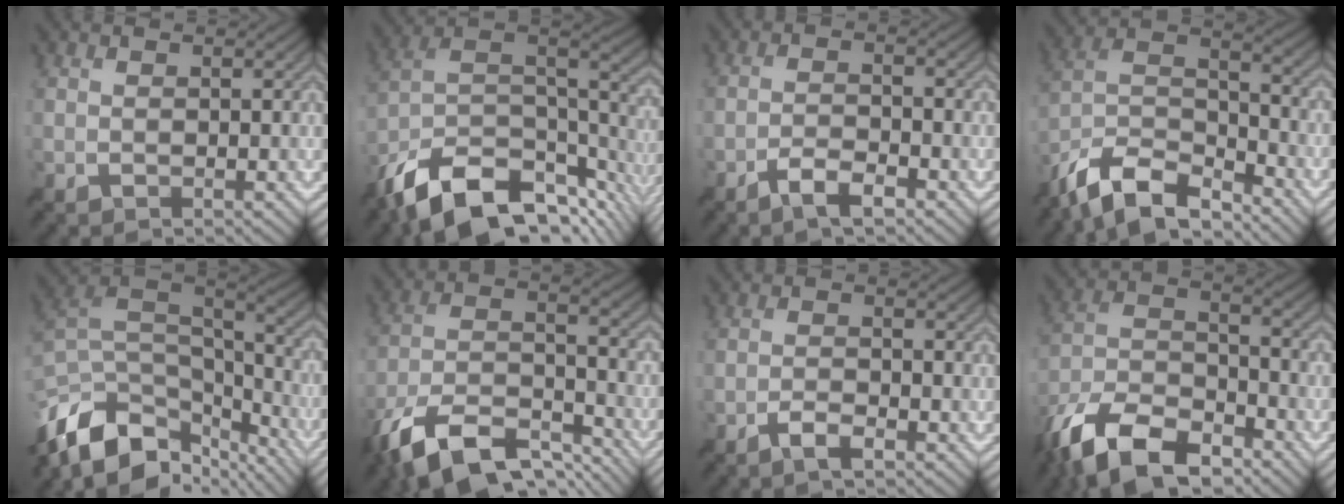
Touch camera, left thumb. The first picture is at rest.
{"total": 16.2, "force": [-9.8, 7.7, 10.3], "torque": [-0.231, -0.021, -0.154]}
{"total": 3.6, "force": [-2.5, 0.7, 2.4], "torque": [-0.052, 0.007, -0.052]}
{"total": 12.9, "force": [-10.2, 4.2, 6.7], "torque": [-0.154, 0.006, -0.193]}
{"total": 15.3, "force": [-8.2, 8.0, 10.2], "torque": [-0.260, -0.021, -0.125]}
{"total": 15.1, "force": [-10.9, 5.6, 8.8], "torque": [-0.196, -0.006, -0.198]}
{"total": 2.3, "force": [-1.5, 0.5, 1.7], "torque": [-0.036, 0.004, -0.032]}
{"total": 15.1, "force": [-10.6, 6.6, 8.4], "torque": [-0.198, -0.008, -0.203]}